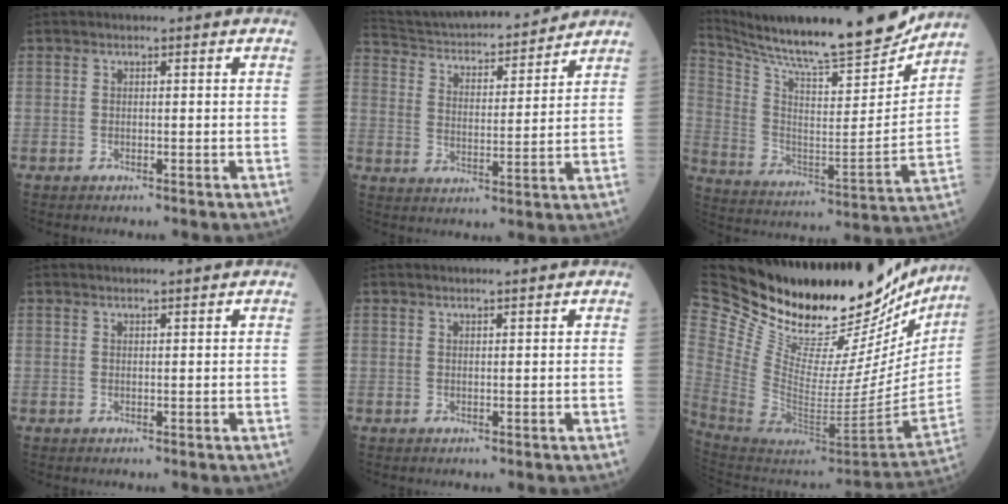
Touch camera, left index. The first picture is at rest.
{"total": 18.3, "force": [17.1, 2.3, 6.1], "torque": [-0.104, 0.017, 0.265]}
{"total": 23.1, "force": [21.2, 1.2, 9.2], "torque": [-0.174, -0.048, 0.330]}
{"total": 2.5, "force": [2.4, -0.1, 0.8], "torque": [-0.008, 0.016, 0.033]}
{"total": 2.9, "force": [2.7, -0.1, 0.9], "torque": [-0.010, 0.018, 0.038]}
{"total": 40.1, "force": [33.8, 11.8, 18.3], "torque": [-0.340, -0.076, 0.497]}